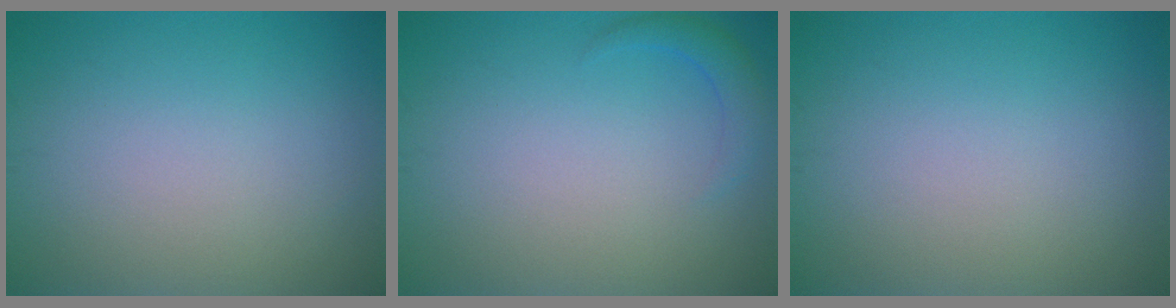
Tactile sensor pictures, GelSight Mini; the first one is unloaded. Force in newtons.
{"total": 1.6, "press": 1.6, "slide": 0.2}
{"total": 0.0}